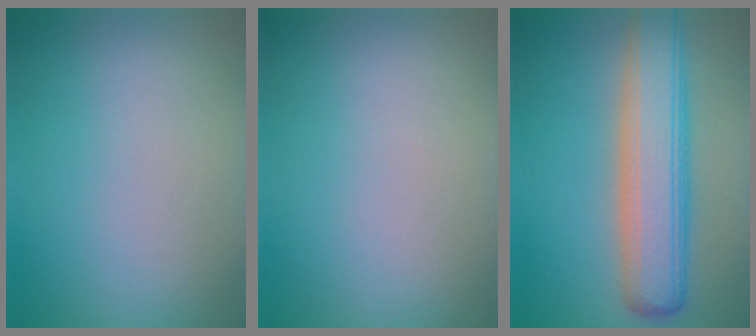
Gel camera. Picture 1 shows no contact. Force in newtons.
{"total": 0.0}
{"total": 7.3, "press": 7.3, "slide": 0.4}